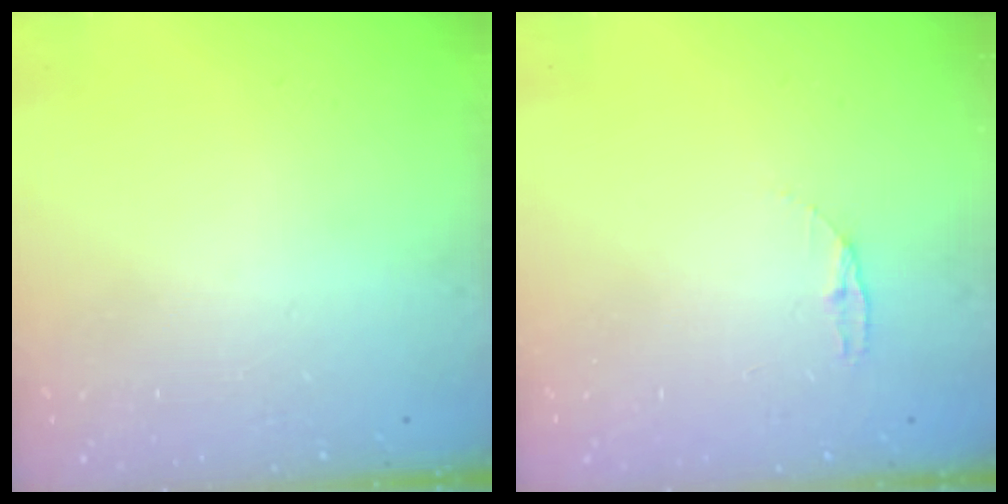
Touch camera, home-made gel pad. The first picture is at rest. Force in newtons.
{"total": 3.8, "press": 3.7, "slide": 0.4}